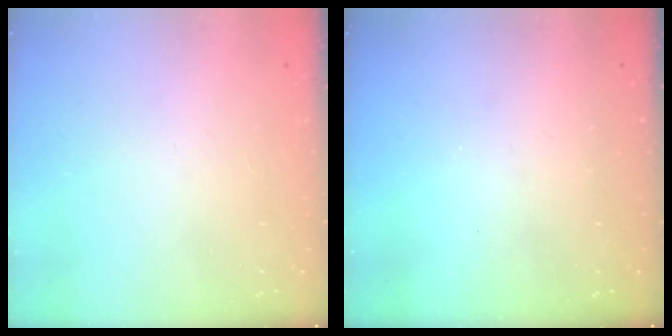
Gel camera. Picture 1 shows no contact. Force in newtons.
{"total": 0.0}